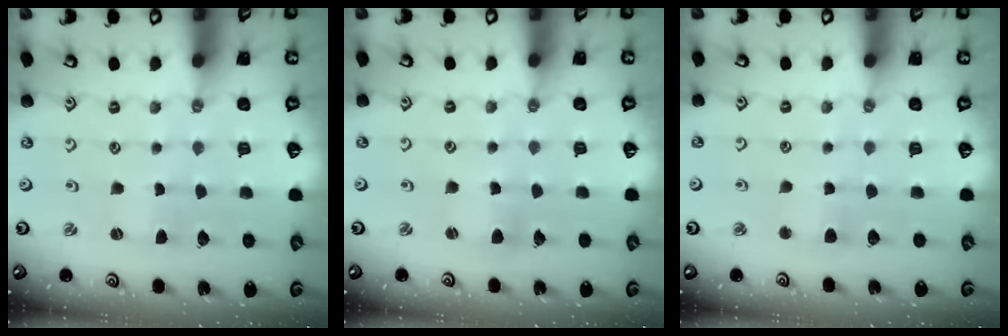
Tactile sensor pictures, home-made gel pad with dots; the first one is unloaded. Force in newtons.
{"total": 2.8, "press": 2.8, "slide": 0.3}
{"total": 4.1, "press": 4.1, "slide": 0.4}